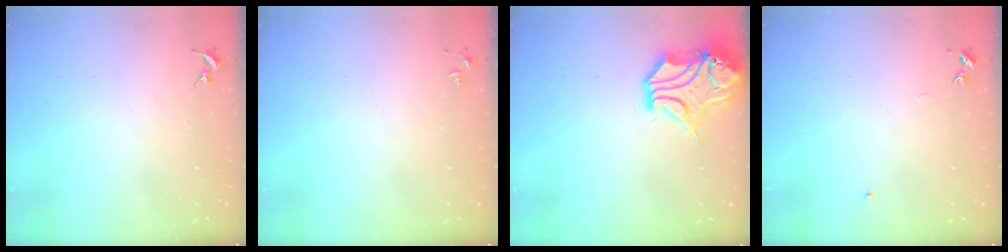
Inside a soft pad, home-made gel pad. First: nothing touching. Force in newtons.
{"total": 3.0, "press": 3.0, "slide": 0.5}
{"total": 17.3, "press": 17.2, "slide": 2.1}
{"total": 4.7, "press": 4.7, "slide": 0.5}